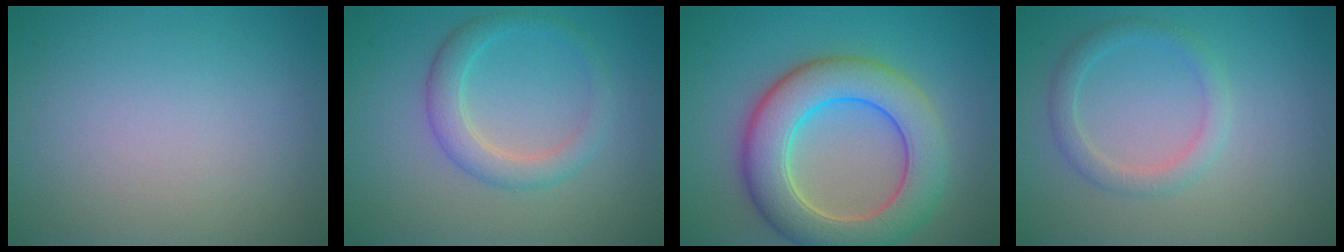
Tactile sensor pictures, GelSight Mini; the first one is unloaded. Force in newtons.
{"total": 3.0, "press": 3.0, "slide": 0.2}
{"total": 8.6, "press": 8.6, "slide": 0.5}
{"total": 2.2, "press": 2.1, "slide": 0.2}